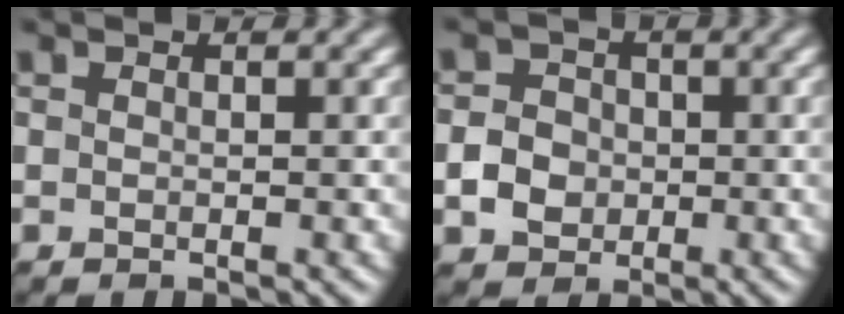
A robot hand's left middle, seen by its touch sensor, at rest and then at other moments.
{"total": 3.1, "force": [-0.6, 2.7, 1.4], "torque": [-0.024, 0.002, -0.015]}